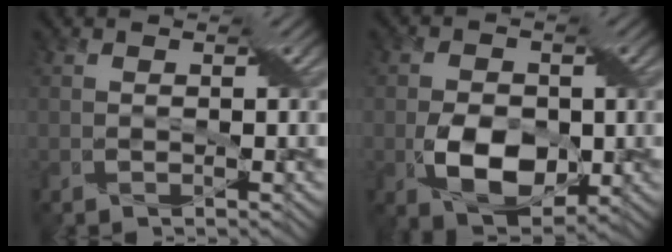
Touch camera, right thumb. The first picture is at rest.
{"total": 7.7, "force": [-1.6, 5.1, 5.6], "torque": [-0.109, -0.011, -0.027]}